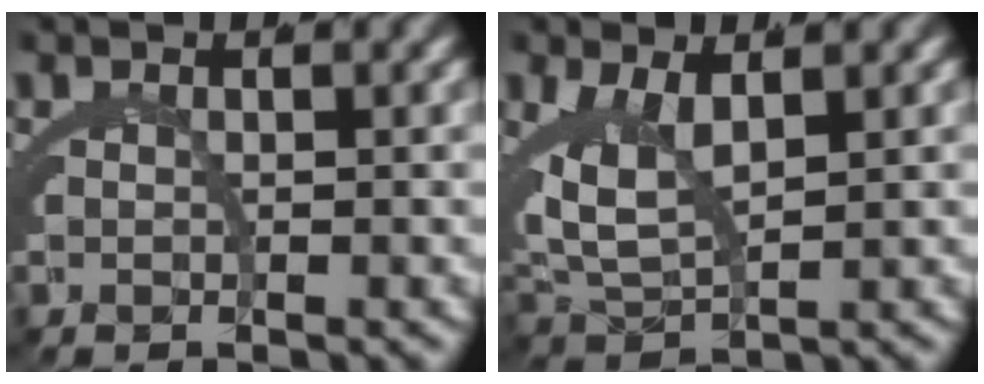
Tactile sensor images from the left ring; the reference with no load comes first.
{"total": 5.5, "force": [0.7, 3.7, 4.1], "torque": [-0.105, -0.018, 0.023]}